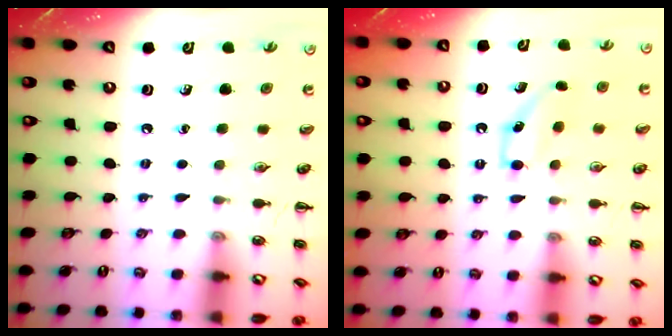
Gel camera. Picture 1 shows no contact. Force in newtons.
{"total": 6.5, "press": 6.3, "slide": 1.8}